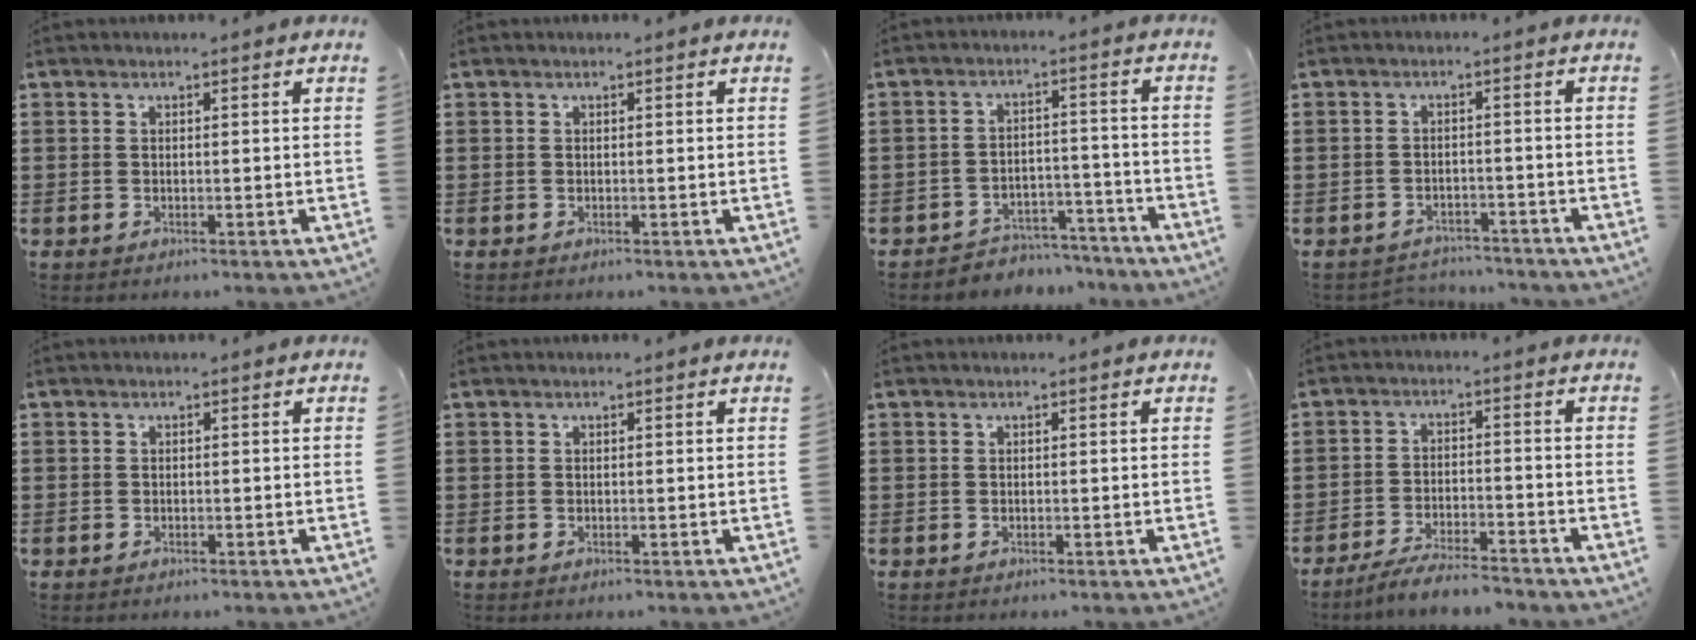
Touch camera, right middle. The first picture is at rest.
{"total": 0.0}
{"total": 4.5, "force": [-4.3, 1.0, 0.0], "torque": [-0.004, 0.010, -0.092]}
{"total": 2.6, "force": [-2.5, 0.5, -0.2], "torque": [-0.005, 0.000, -0.057]}
{"total": 0.5, "force": [-0.3, 0.4, 0.0], "torque": [0.000, 0.004, -0.007]}
{"total": 0.0}
{"total": 0.0}
{"total": 5.0, "force": [-4.7, 0.3, 1.6], "torque": [-0.033, 0.000, -0.094]}